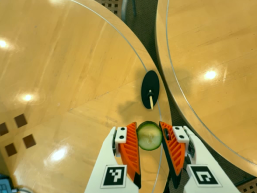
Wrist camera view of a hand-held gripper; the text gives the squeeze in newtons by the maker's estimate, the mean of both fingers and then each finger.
{"total": 8.2, "left": 8.3, "right": 8.2}